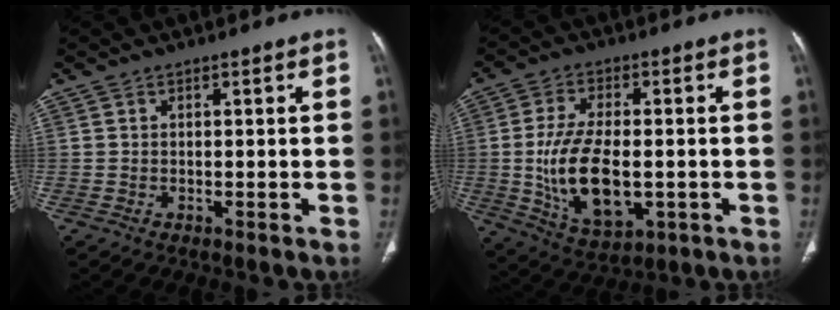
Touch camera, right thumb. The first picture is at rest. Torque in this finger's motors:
{"motor_torque": [-0.50, 1.60, 0.71, 0.88, 0.42]}